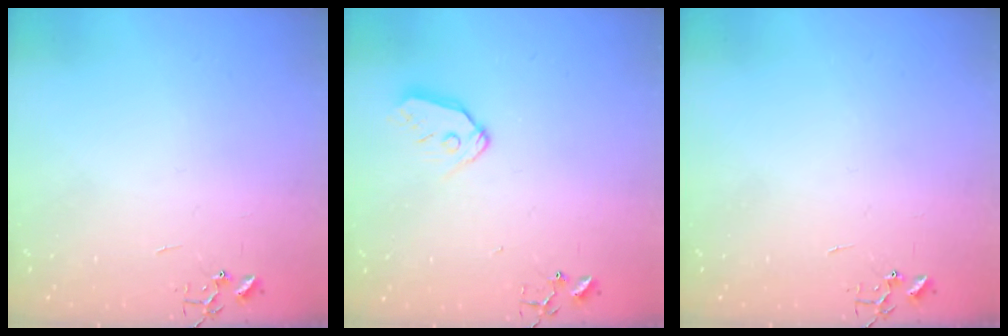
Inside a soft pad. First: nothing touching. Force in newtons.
{"total": 9.0, "press": 8.9, "slide": 0.9}
{"total": 0.0}